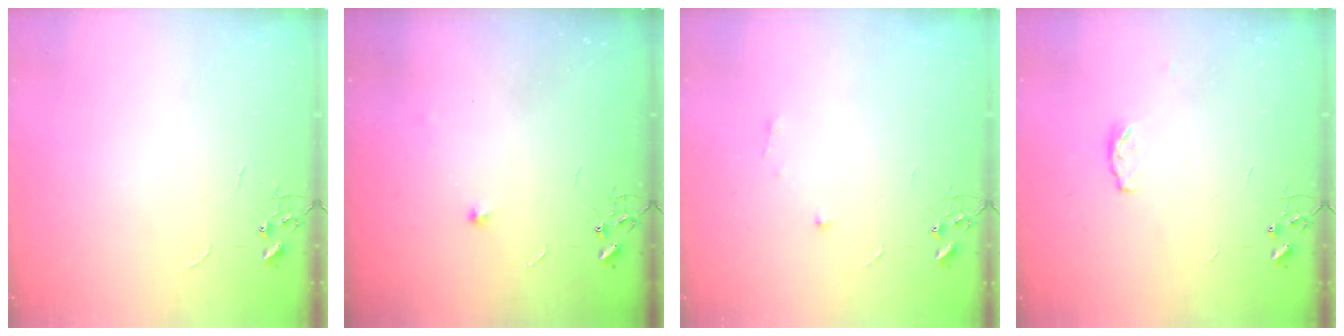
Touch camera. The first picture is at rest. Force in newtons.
{"total": 5.4, "press": 5.3, "slide": 1.0}
{"total": 5.2, "press": 4.9, "slide": 1.9}
{"total": 4.3, "press": 4.3, "slide": 0.5}